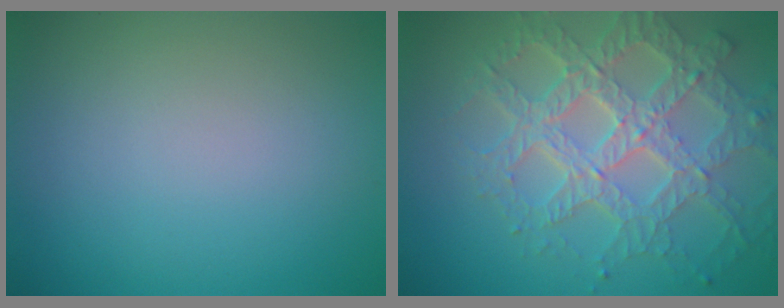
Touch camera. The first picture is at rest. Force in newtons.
{"total": 7.8, "press": 5.6, "slide": 5.5}